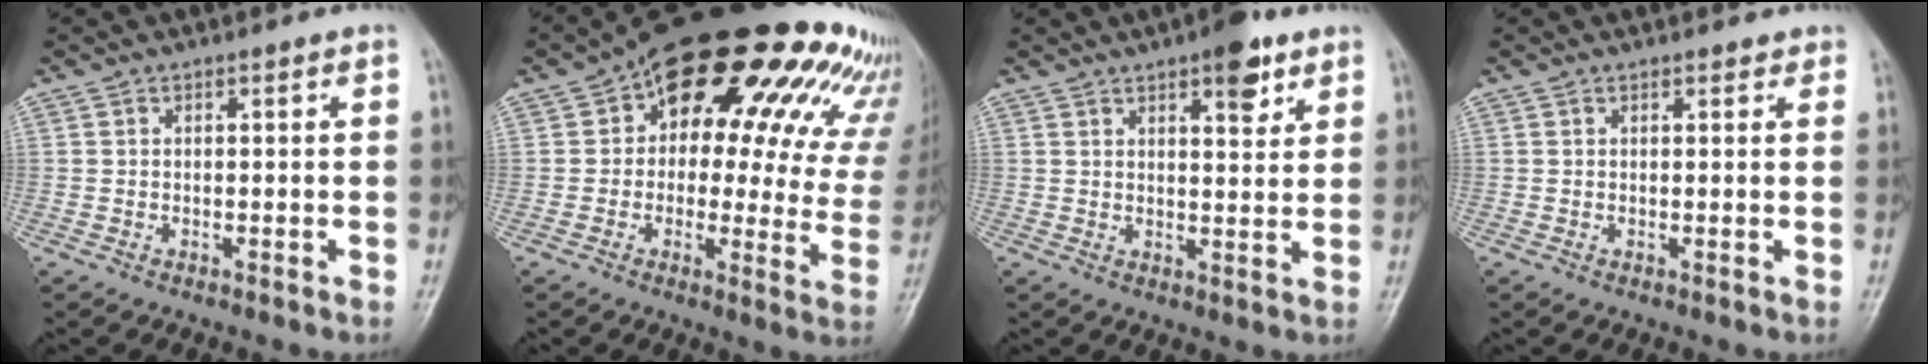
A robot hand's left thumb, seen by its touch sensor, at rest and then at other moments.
{"total": 25.9, "force": [15.2, 12.6, 16.8], "torque": [-0.167, -0.010, 0.177]}
{"total": 6.9, "force": [4.1, 2.5, 5.0], "torque": [-0.050, -0.019, 0.052]}
{"total": 1.4, "force": [1.1, 0.6, 0.5], "torque": [0.001, -0.003, 0.010]}